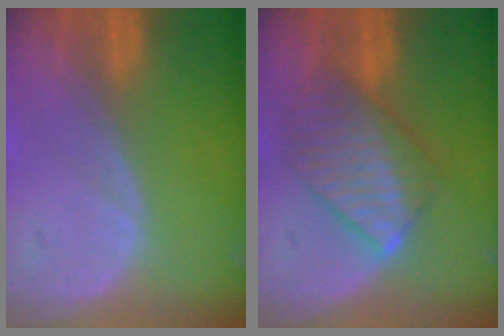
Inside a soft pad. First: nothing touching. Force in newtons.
{"total": 7.4, "press": 7.4, "slide": 0.1}